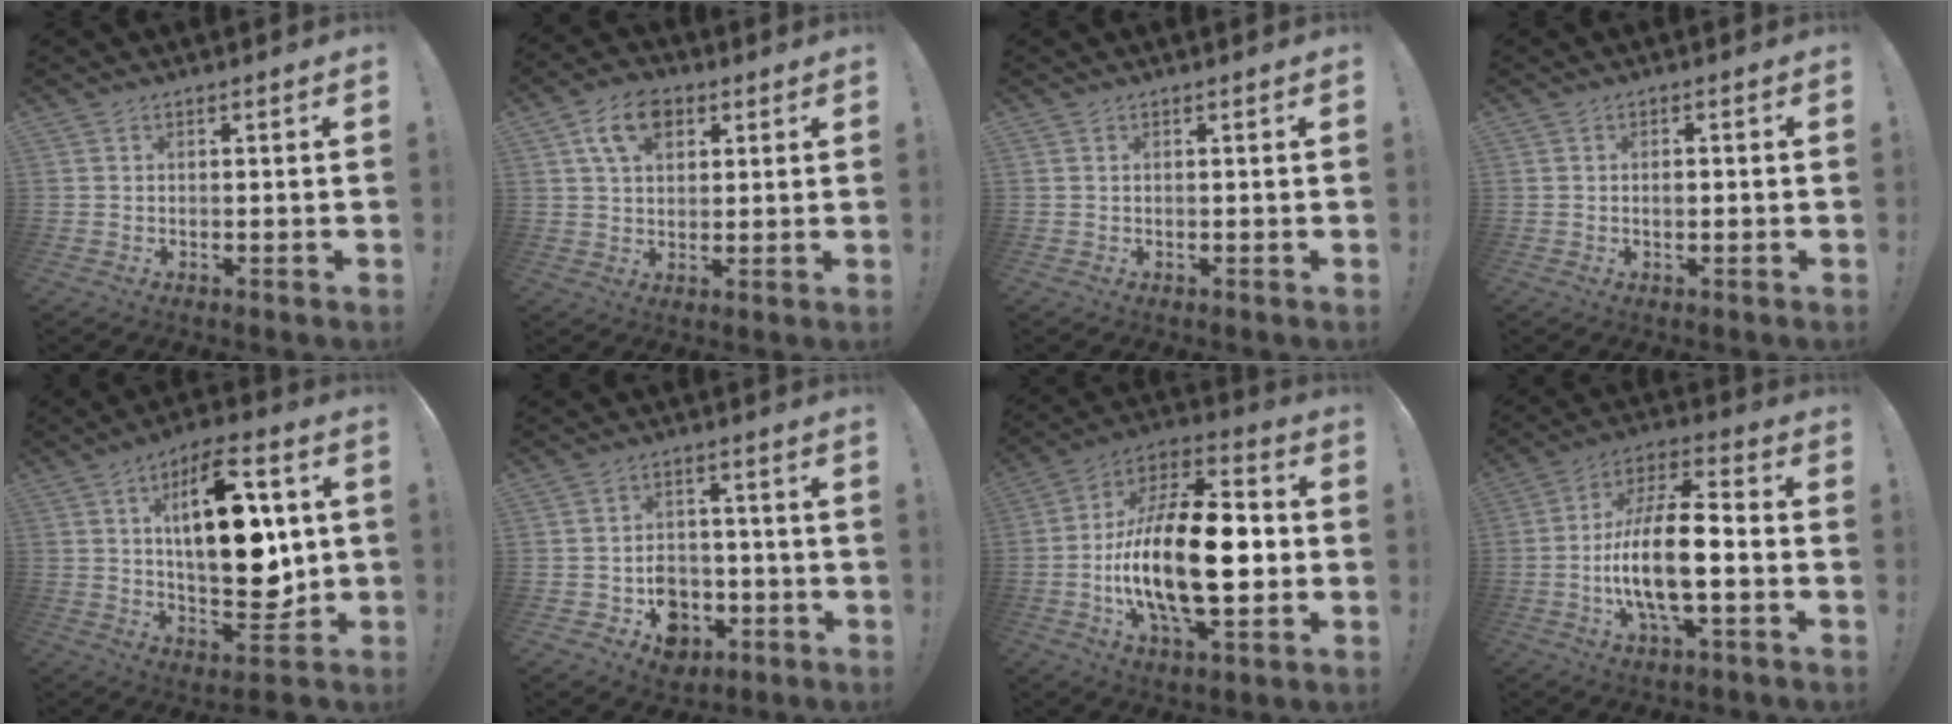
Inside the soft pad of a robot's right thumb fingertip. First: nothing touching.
{"total": 10.0, "force": [4.6, 6.6, 5.9], "torque": [-0.095, 0.000, 0.087]}
{"total": 0.0}
{"total": 1.4, "force": [-0.6, 0.5, 1.1], "torque": [-0.020, 0.002, -0.011]}
{"total": 22.2, "force": [3.0, 10.4, 19.4], "torque": [-0.307, -0.003, 0.050]}
{"total": 8.3, "force": [-3.2, 6.9, 3.2], "torque": [-0.041, 0.024, -0.050]}
{"total": 24.3, "force": [-3.8, 9.8, 22.0], "torque": [-0.413, 0.002, -0.066]}
{"total": 16.5, "force": [-3.6, 5.8, 15.0], "torque": [-0.292, 0.010, -0.064]}